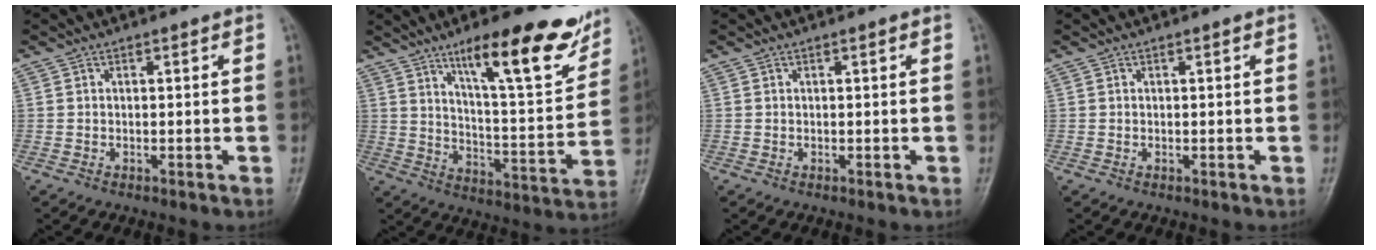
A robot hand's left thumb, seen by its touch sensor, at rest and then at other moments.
{"total": 19.1, "force": [12.4, 4.7, 13.8], "torque": [-0.161, -0.070, 0.193]}
{"total": 0.0}
{"total": 0.0}